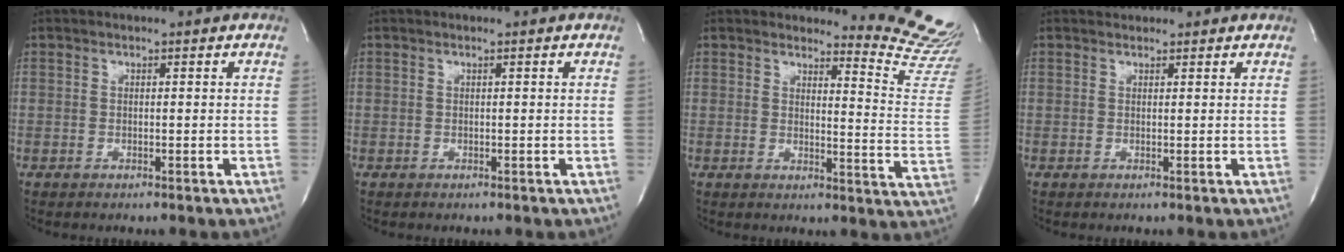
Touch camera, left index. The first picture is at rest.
{"total": 0.0}
{"total": 12.4, "force": [12.4, -0.9, 0.8], "torque": [0.004, -0.156, 0.116]}
{"total": 1.7, "force": [1.5, 0.8, 0.1], "torque": [-0.002, 0.016, 0.020]}